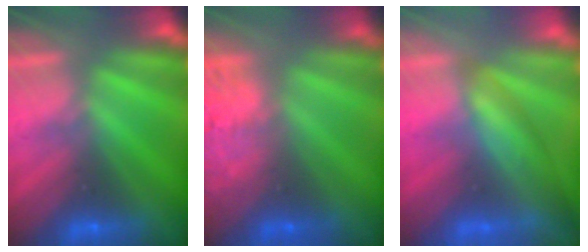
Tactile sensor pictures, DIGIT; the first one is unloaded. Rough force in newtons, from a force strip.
{"total": 7.2}
{"total": 3.7}